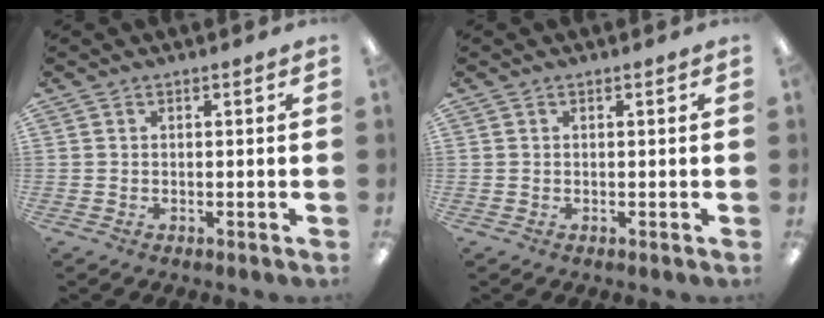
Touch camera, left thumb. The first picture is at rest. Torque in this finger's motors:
{"motor_torque": [0.02, -0.01, 0.37, 0.11, 0.01]}